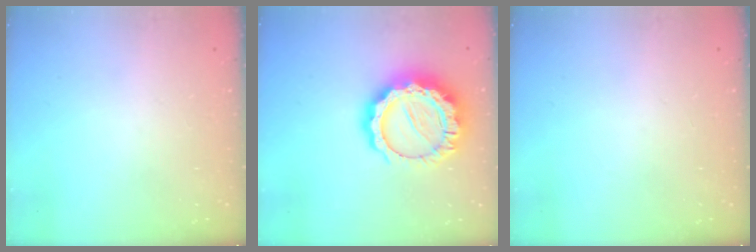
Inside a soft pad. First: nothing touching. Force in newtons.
{"total": 18.2, "press": 18.1, "slide": 1.5}
{"total": 0.0}